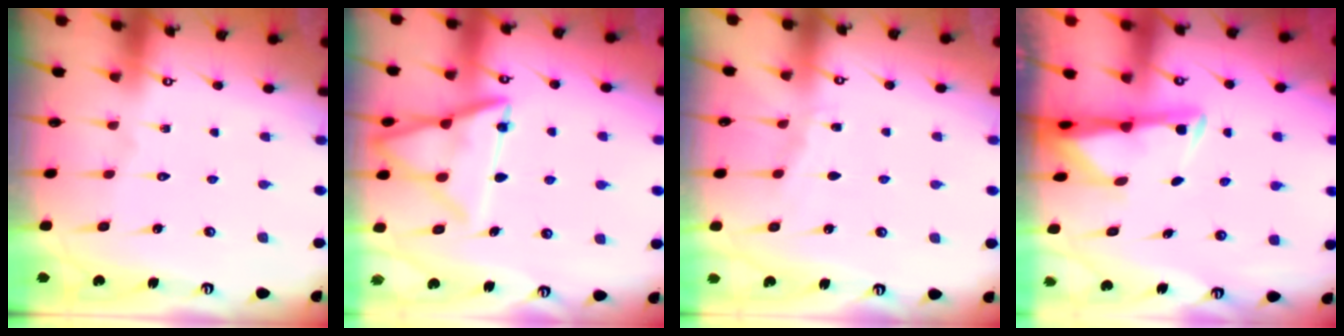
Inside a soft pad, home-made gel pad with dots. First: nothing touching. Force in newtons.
{"total": 15.4, "press": 15.3, "slide": 1.8}
{"total": 3.8, "press": 3.8, "slide": 0.5}
{"total": 2.8, "press": 2.8, "slide": 0.6}